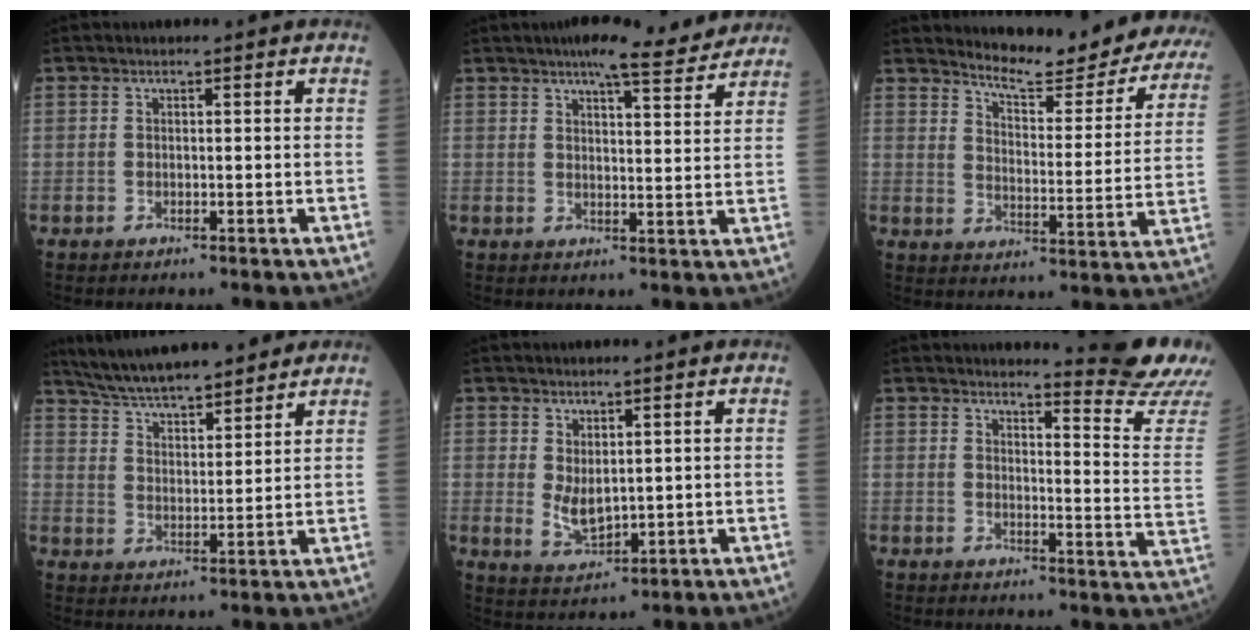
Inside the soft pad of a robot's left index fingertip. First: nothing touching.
{"total": 9.1, "force": [8.1, 1.0, 4.1], "torque": [-0.058, 0.010, 0.097]}
{"total": 18.5, "force": [17.3, 2.5, 6.0], "torque": [-0.076, -0.076, 0.207]}
{"total": 14.7, "force": [13.0, 2.5, 6.3], "torque": [-0.108, 0.021, 0.214]}
{"total": 4.3, "force": [1.1, 2.0, 3.6], "torque": [-0.078, -0.004, 0.036]}
{"total": 11.2, "force": [10.8, -2.7, 1.3], "torque": [-0.025, -0.123, 0.121]}